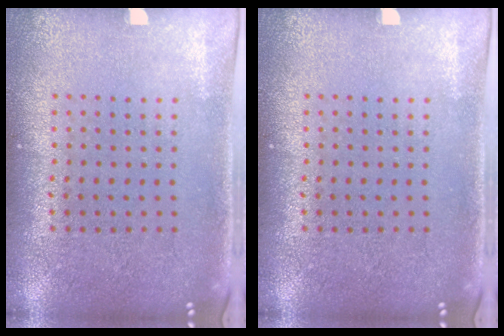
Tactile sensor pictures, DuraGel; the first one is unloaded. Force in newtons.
{"total": 0.0}